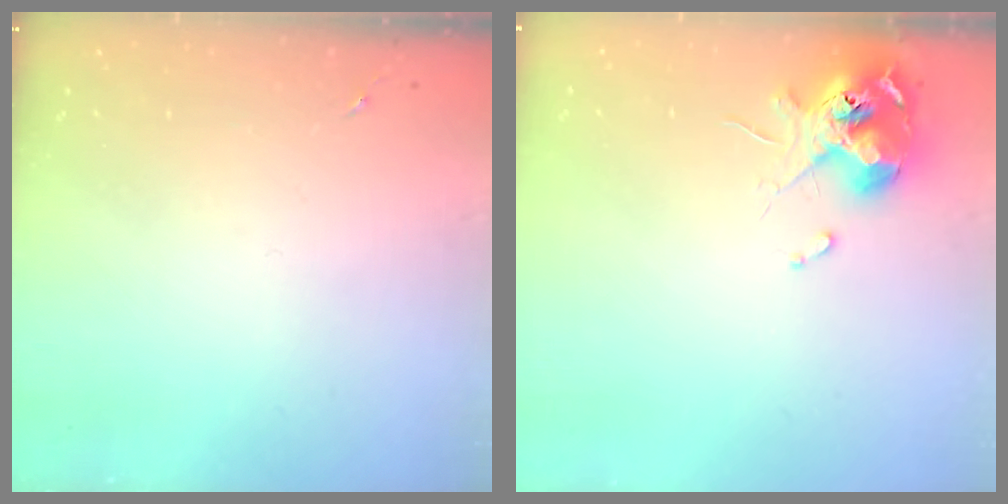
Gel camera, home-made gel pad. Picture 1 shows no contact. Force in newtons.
{"total": 11.6, "press": 11.5, "slide": 1.5}